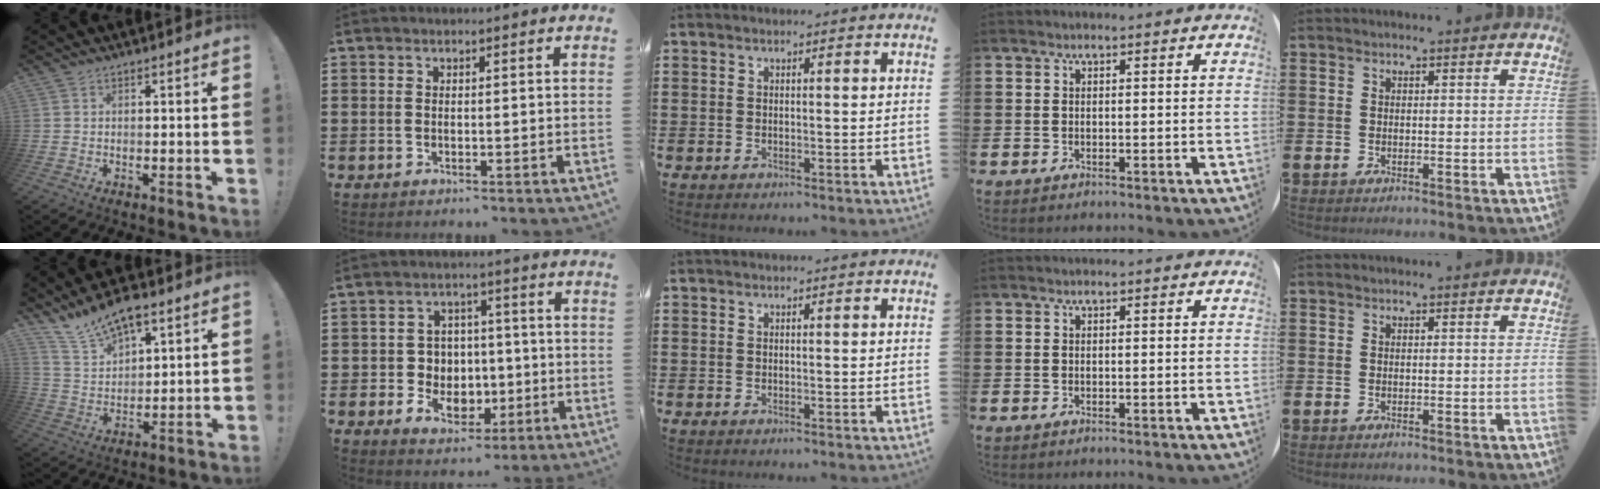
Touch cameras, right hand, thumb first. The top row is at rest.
{"thumb": {"total": 11.7, "force": [9.4, 4.5, 5.2], "torque": [-0.108, -0.058, 0.177]}, "index": {"total": 6.0, "force": [-0.5, 5.7, 1.6], "torque": [-0.037, 0.006, -0.008]}}